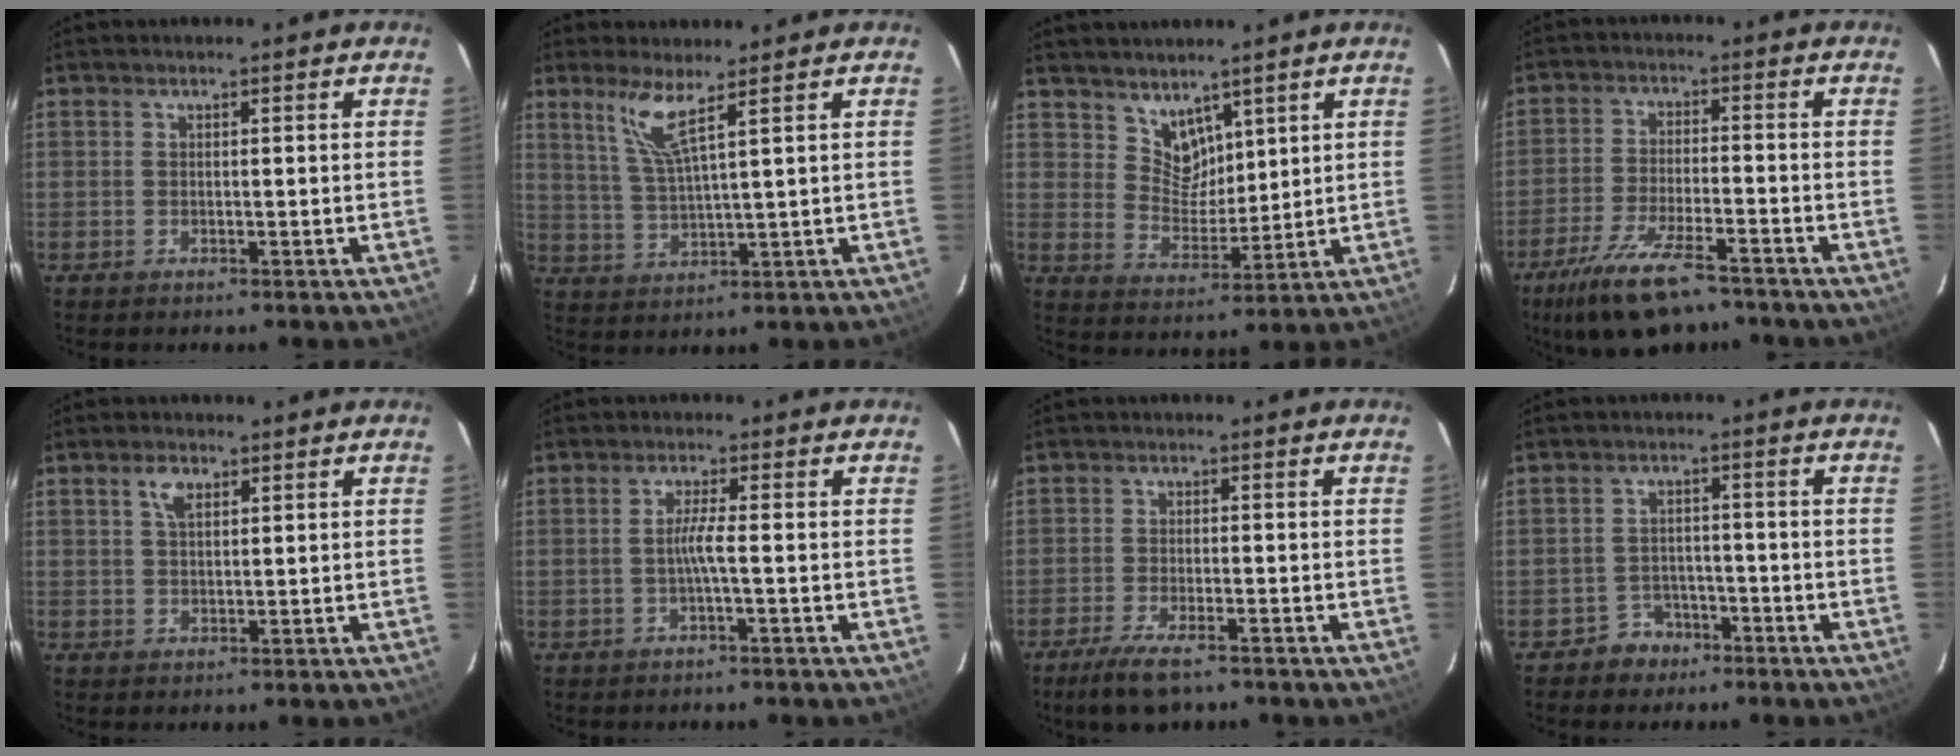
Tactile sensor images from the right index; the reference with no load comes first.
{"total": 5.9, "force": [3.8, -0.3, 4.5], "torque": [-0.095, -0.007, 0.085]}
{"total": 6.2, "force": [4.7, 3.8, 1.5], "torque": [-0.014, 0.000, 0.096]}
{"total": 13.1, "force": [-9.6, 3.9, 8.0], "torque": [-0.178, -0.027, -0.167]}
{"total": 3.0, "force": [1.6, 1.5, 2.0], "torque": [-0.039, 0.006, 0.030]}
{"total": 2.5, "force": [-0.8, -0.7, 2.3], "torque": [-0.047, -0.002, -0.014]}
{"total": 7.0, "force": [-5.2, 1.7, 4.3], "torque": [-0.107, -0.018, -0.094]}
{"total": 4.6, "force": [-3.2, 3.3, 0.0], "torque": [-0.010, 0.018, -0.047]}